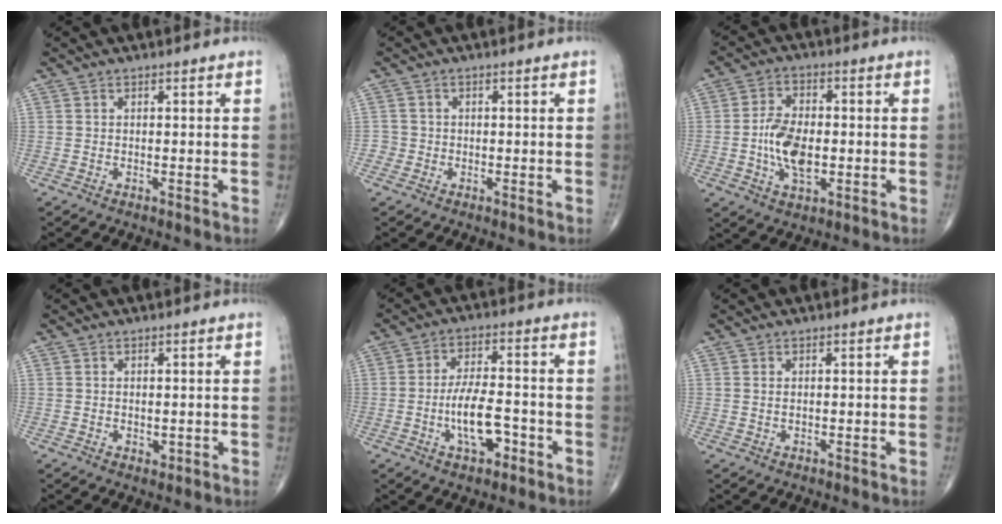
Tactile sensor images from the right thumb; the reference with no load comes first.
{"total": 1.7, "force": [-0.6, 1.6, -0.2], "torque": [0.015, 0.008, -0.018]}
{"total": 9.6, "force": [-1.2, 5.3, 7.9], "torque": [-0.140, 0.006, -0.024]}
{"total": 1.3, "force": [-0.1, 0.9, 0.9], "torque": [-0.012, -0.003, 0.003]}
{"total": 9.0, "force": [-3.0, 3.9, 7.5], "torque": [-0.133, 0.023, -0.052]}
{"total": 0.6, "force": [0.2, 0.3, 0.5], "torque": [-0.013, 0.000, 0.006]}